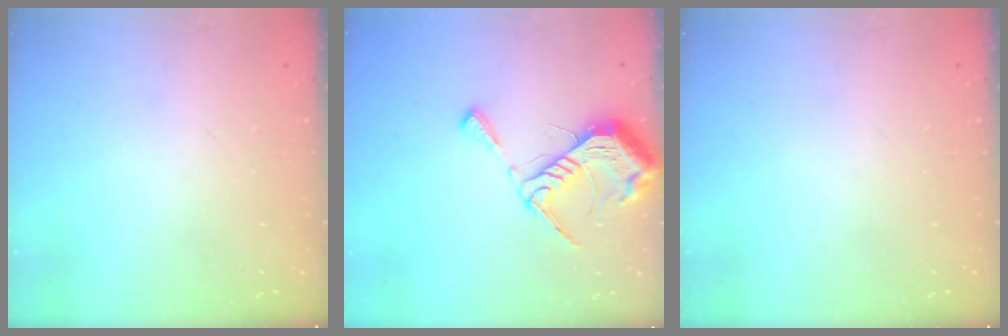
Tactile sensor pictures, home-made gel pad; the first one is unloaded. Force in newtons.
{"total": 12.0, "press": 12.0, "slide": 1.3}
{"total": 0.0}